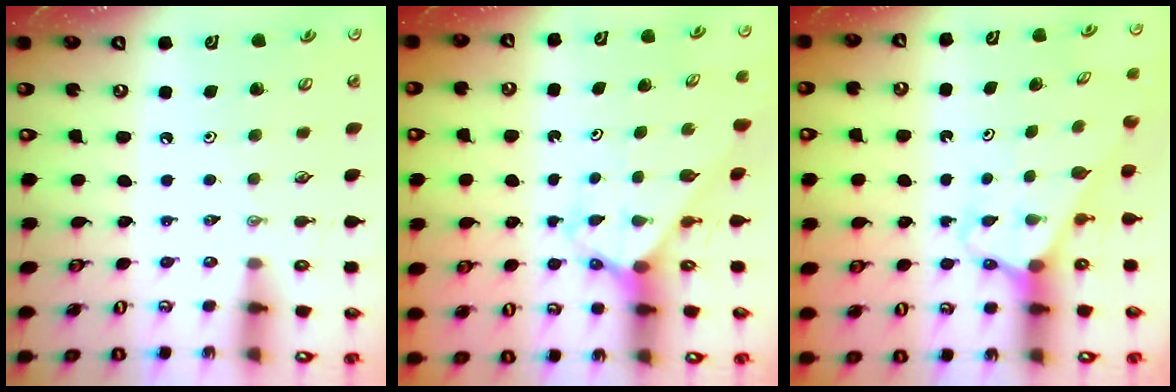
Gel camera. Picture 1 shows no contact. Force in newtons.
{"total": 2.9, "press": 2.9, "slide": 0.1}
{"total": 2.6, "press": 2.6, "slide": 0.1}